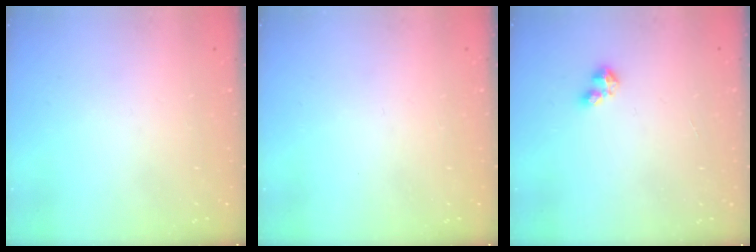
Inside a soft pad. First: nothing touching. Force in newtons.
{"total": 0.0}
{"total": 3.4, "press": 3.4, "slide": 0.2}